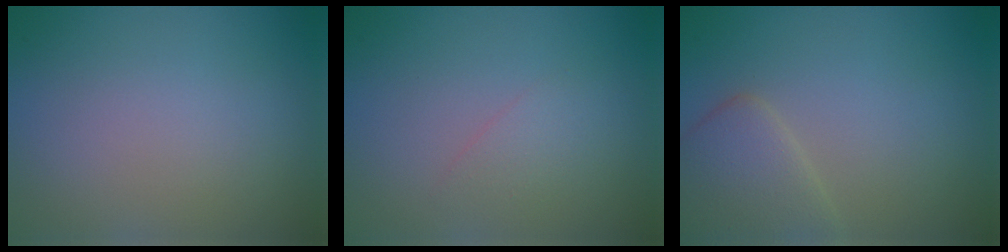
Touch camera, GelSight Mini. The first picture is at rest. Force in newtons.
{"total": 1.0, "press": 1.0, "slide": 0.0}
{"total": 3.4, "press": 3.4, "slide": 0.2}